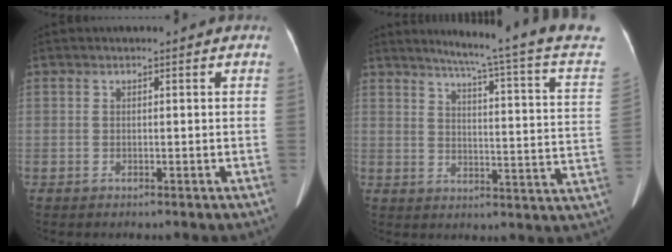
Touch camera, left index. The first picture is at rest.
{"total": 19.5, "force": [16.7, -1.9, 10.0], "torque": [-0.146, -0.076, 0.190]}